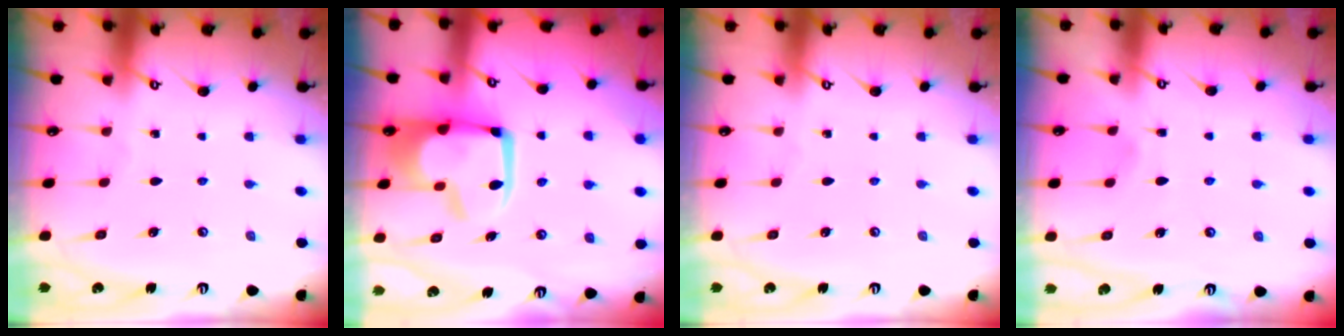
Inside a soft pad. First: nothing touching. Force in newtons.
{"total": 14.3, "press": 14.2, "slide": 1.7}
{"total": 0.0}
{"total": 3.2, "press": 3.2, "slide": 0.4}